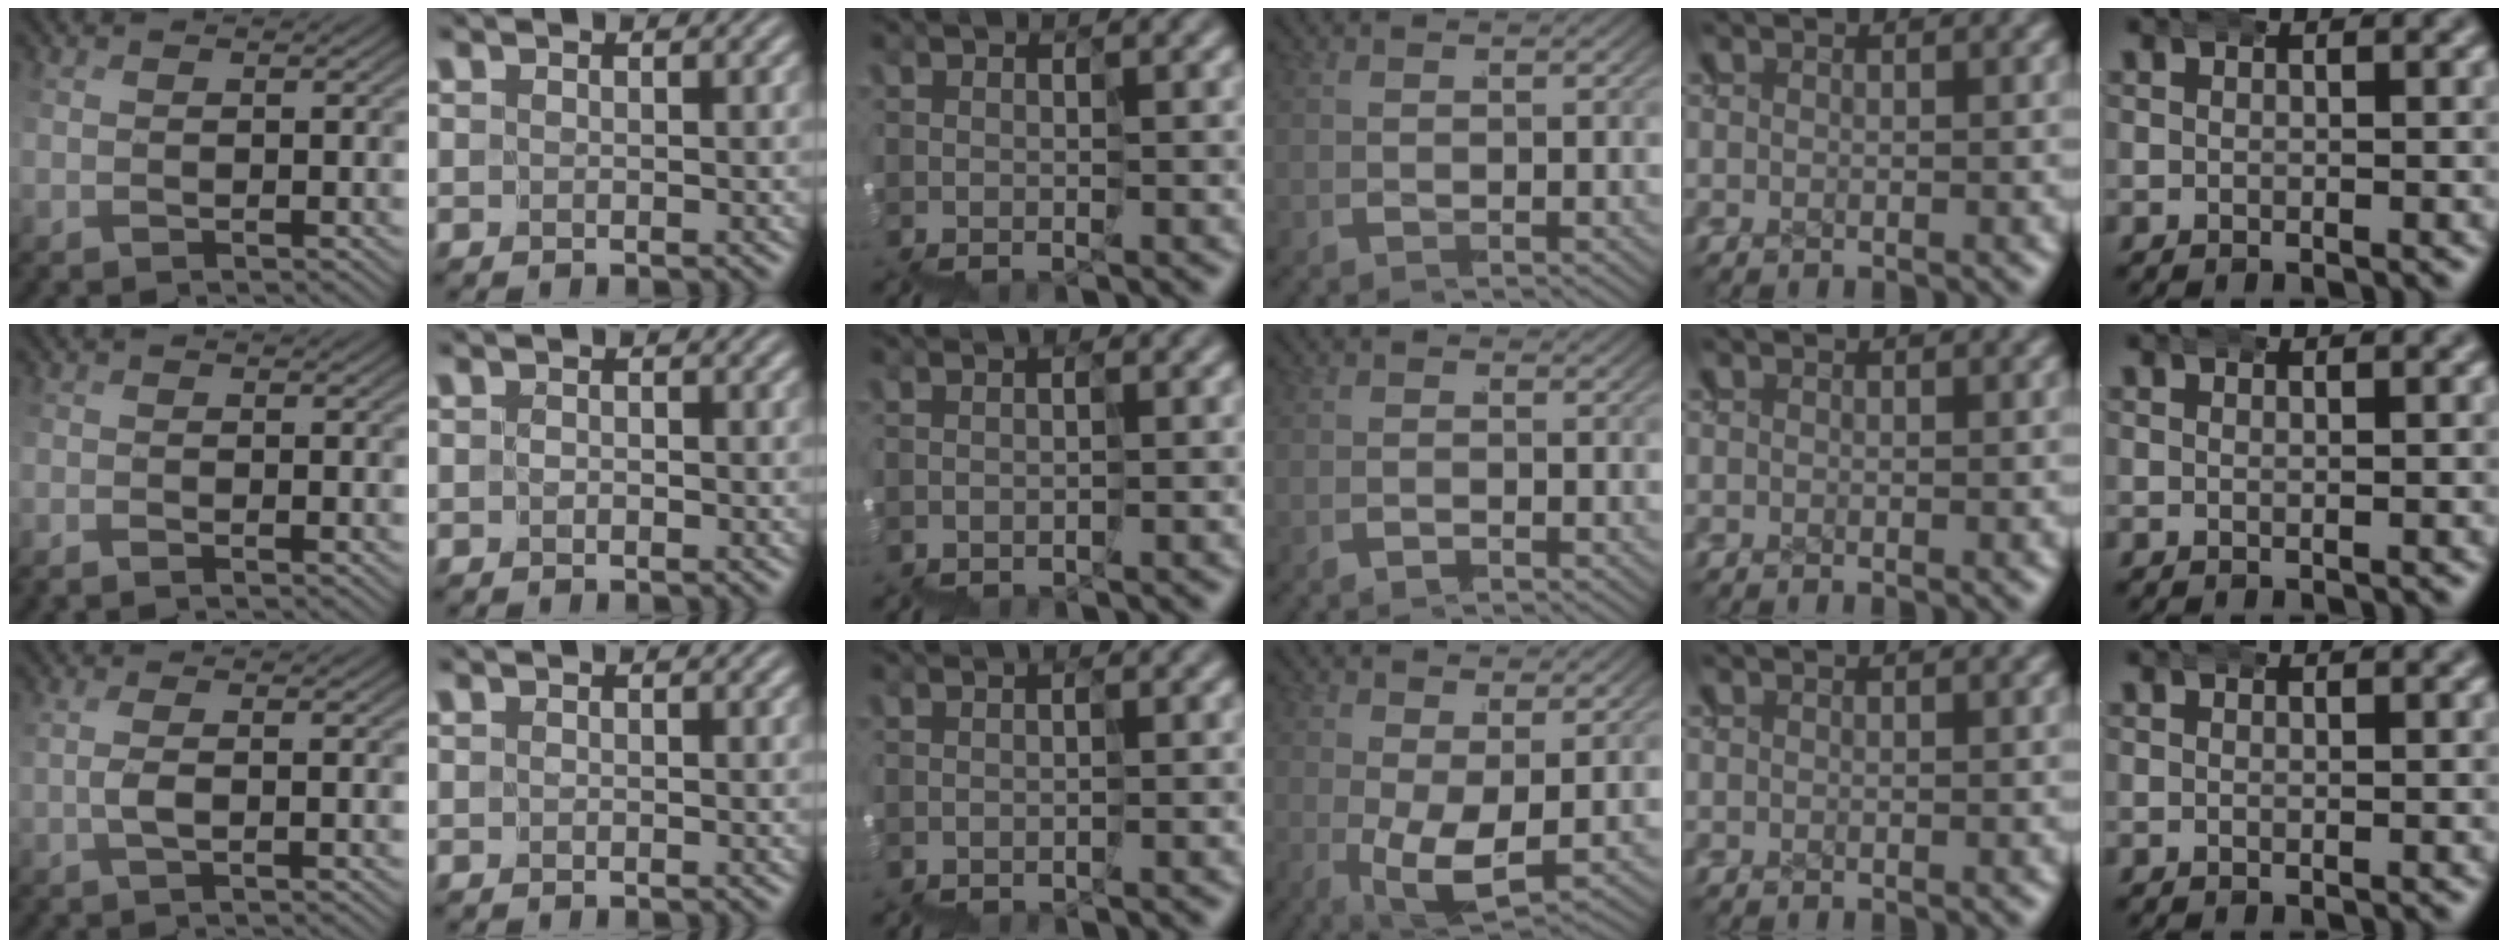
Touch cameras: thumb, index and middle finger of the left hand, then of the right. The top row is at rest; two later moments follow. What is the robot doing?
{"motion": "wrap", "object": "ethernet cable"}